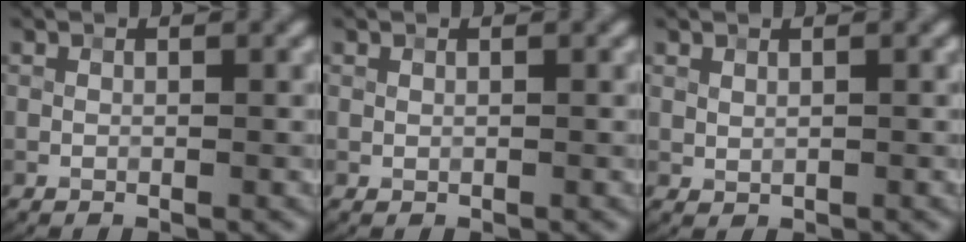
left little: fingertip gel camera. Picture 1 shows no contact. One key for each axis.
{"total": 0.0}
{"total": 0.5, "fx": 0.4, "fy": 0.2, "fz": 0.3, "tx": -0.009, "ty": -0.002, "tz": 0.013}